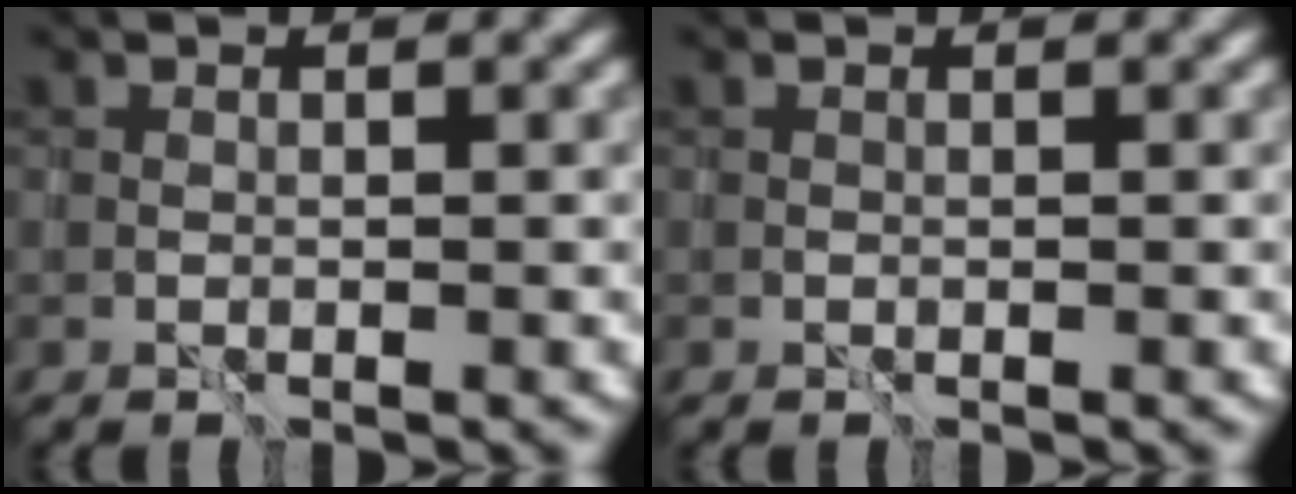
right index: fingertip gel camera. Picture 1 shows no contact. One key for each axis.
{"total": 0.0}